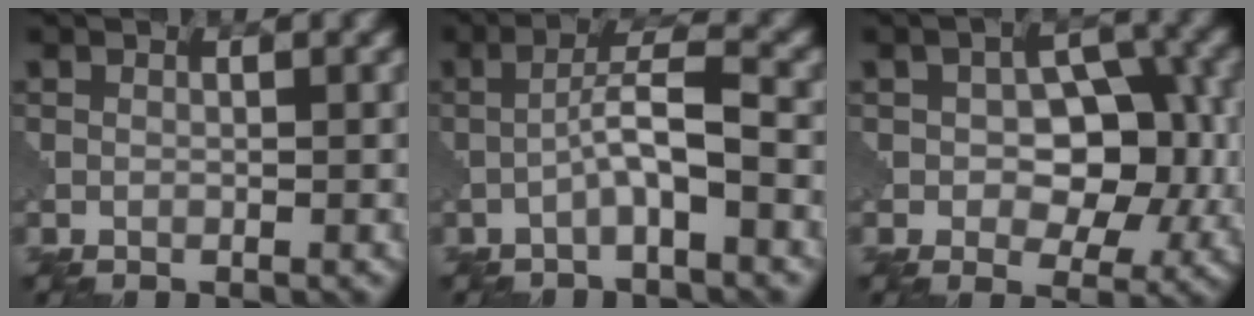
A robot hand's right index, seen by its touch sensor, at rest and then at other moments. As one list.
[{"total": 3.7, "force": [-1.4, 0.4, 3.4], "torque": [-0.061, 0.017, -0.033]}, {"total": 7.4, "force": [-0.3, 4.6, 5.8], "torque": [-0.075, 0.000, -0.008]}]